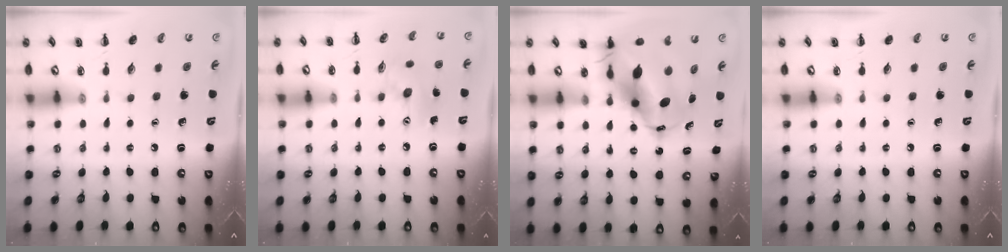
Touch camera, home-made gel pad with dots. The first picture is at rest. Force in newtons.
{"total": 7.4, "press": 7.4, "slide": 0.4}
{"total": 12.7, "press": 12.3, "slide": 3.4}
{"total": 0.0}